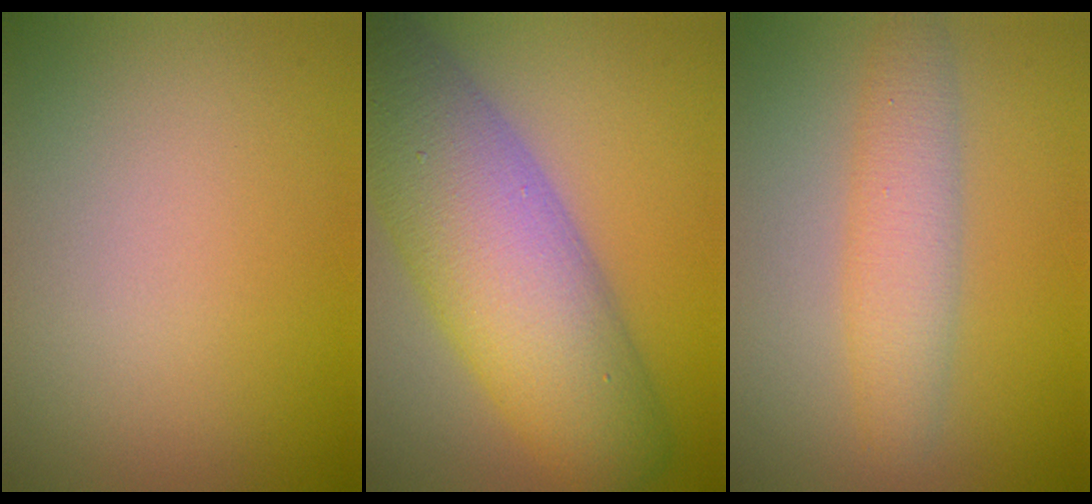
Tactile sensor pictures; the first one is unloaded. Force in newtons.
{"total": 11.7, "press": 11.7, "slide": 0.5}
{"total": 3.6, "press": 3.6, "slide": 0.1}